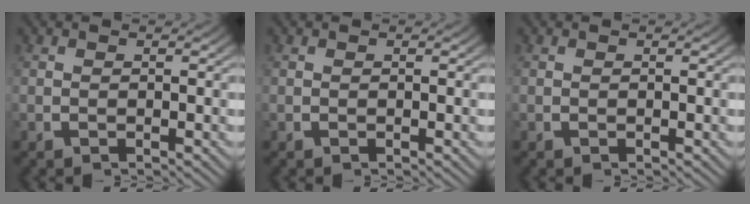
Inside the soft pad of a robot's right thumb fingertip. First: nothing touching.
{"total": 0.0}
{"total": 0.0}